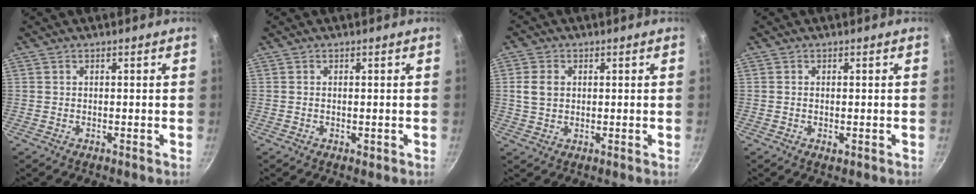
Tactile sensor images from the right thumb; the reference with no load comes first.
{"total": 0.7, "force": [-0.1, 0.3, 0.6], "torque": [-0.007, -0.001, -0.002]}
{"total": 4.8, "force": [0.8, 3.7, 3.0], "torque": [-0.049, 0.003, 0.013]}
{"total": 1.1, "force": [-0.3, 0.5, 1.0], "torque": [-0.016, -0.002, -0.003]}